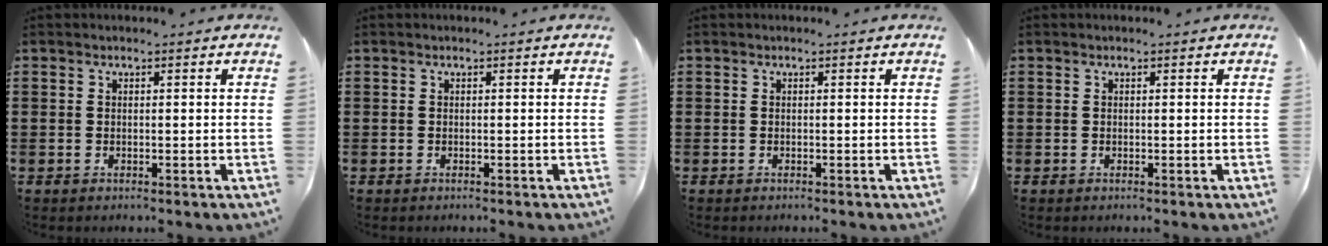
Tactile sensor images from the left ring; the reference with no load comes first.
{"total": 0.0}
{"total": 0.0}
{"total": 0.0}